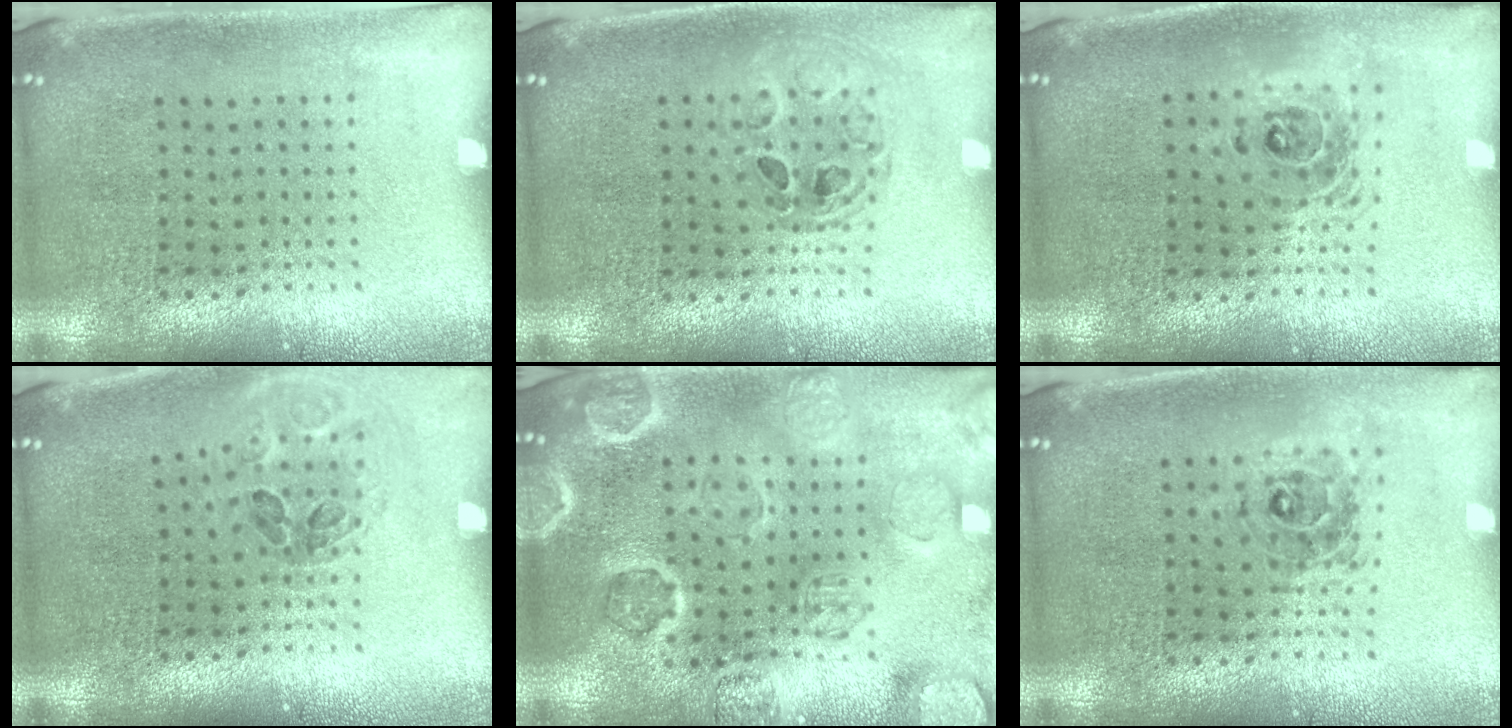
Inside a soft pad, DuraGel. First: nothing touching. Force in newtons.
{"total": 0.9, "press": 0.9, "slide": 0.2}
{"total": 1.5, "press": 1.3, "slide": 0.9}
{"total": 1.0, "press": 1.0, "slide": 0.1}
{"total": 2.6, "press": 2.6, "slide": 0.4}
{"total": 0.8, "press": 0.8, "slide": 0.1}